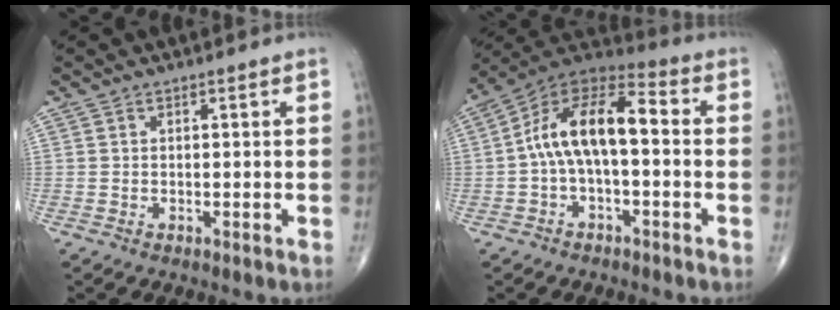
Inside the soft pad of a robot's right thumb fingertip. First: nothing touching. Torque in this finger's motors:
{"motor_torque": [-0.09, 0.74, 0.91, 0.35, 0.37]}